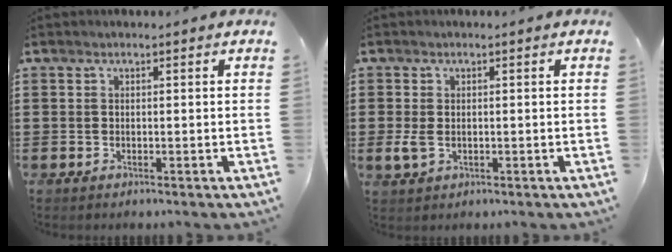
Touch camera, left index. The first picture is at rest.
{"total": 2.1, "force": [-0.3, 1.3, 1.7], "torque": [-0.049, -0.004, -0.009]}